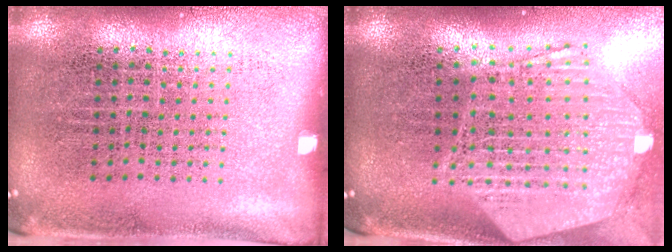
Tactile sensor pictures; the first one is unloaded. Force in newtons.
{"total": 3.0, "press": 2.4, "slide": 1.8}